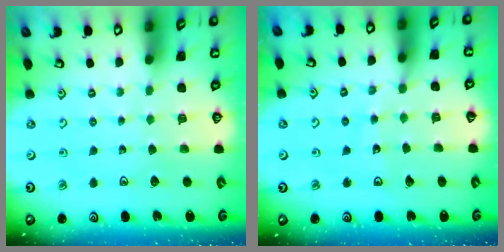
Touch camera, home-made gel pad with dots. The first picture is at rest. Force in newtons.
{"total": 8.6, "press": 8.5, "slide": 1.1}